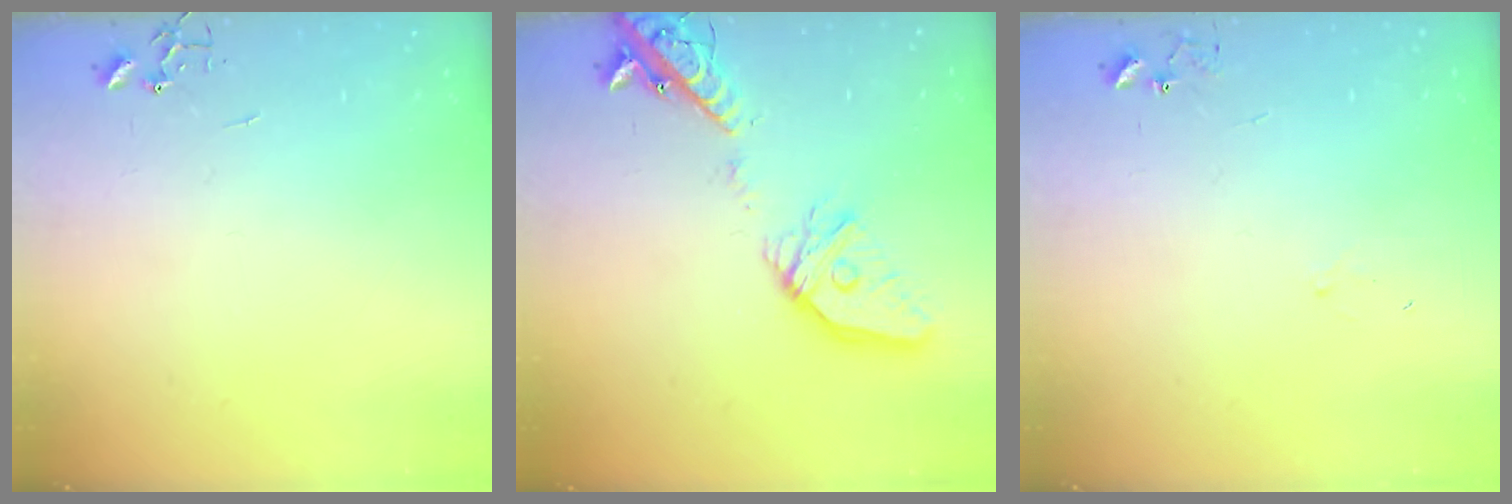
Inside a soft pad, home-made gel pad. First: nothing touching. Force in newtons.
{"total": 20.2, "press": 20.0, "slide": 3.0}
{"total": 7.4, "press": 7.4, "slide": 0.5}